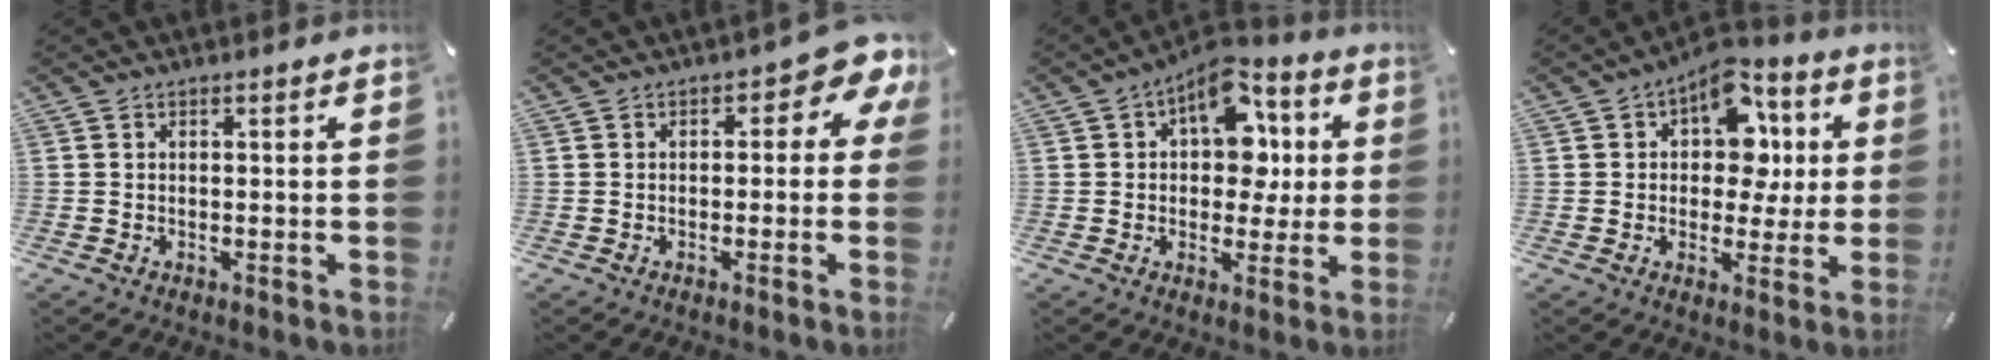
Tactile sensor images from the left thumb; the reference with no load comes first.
{"total": 5.6, "force": [1.3, 2.9, 4.7], "torque": [-0.060, -0.008, 0.015]}
{"total": 12.8, "force": [4.8, 8.8, 8.0], "torque": [-0.105, -0.035, 0.085]}
{"total": 12.4, "force": [4.5, 8.8, 7.4], "torque": [-0.106, -0.029, 0.083]}